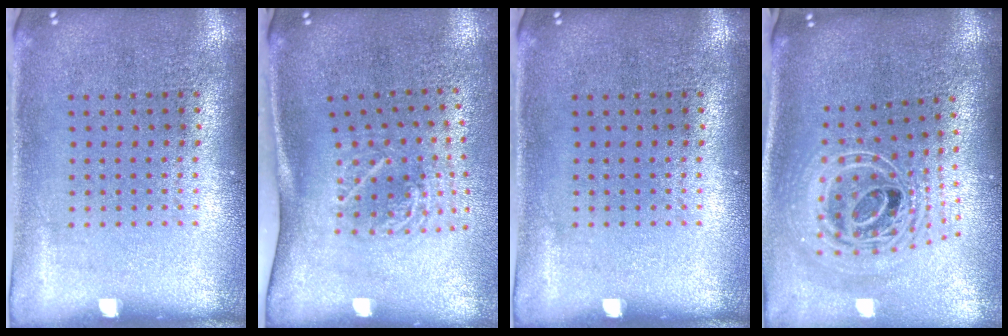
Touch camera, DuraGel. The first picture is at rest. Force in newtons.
{"total": 1.8, "press": 1.3, "slide": 1.3}
{"total": 0.0}
{"total": 2.7, "press": 2.0, "slide": 1.8}